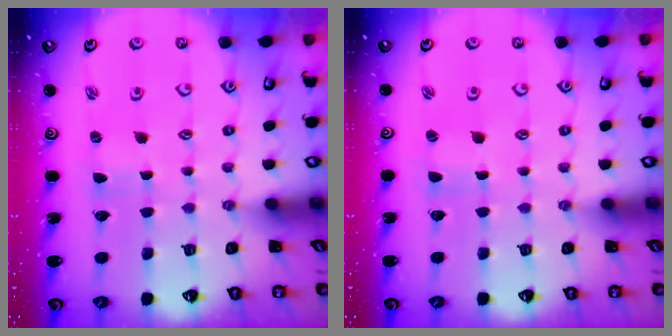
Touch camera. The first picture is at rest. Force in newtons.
{"total": 0.6, "press": 0.5, "slide": 0.2}